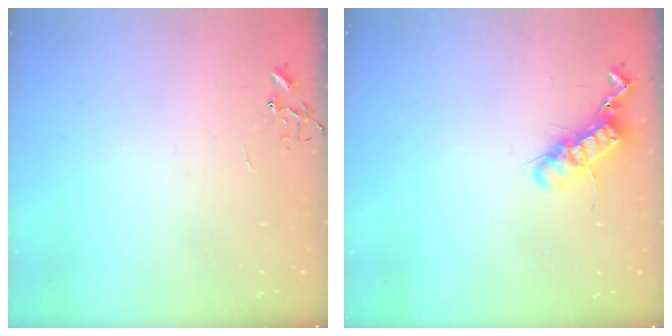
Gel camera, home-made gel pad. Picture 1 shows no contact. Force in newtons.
{"total": 12.8, "press": 12.8, "slide": 0.8}